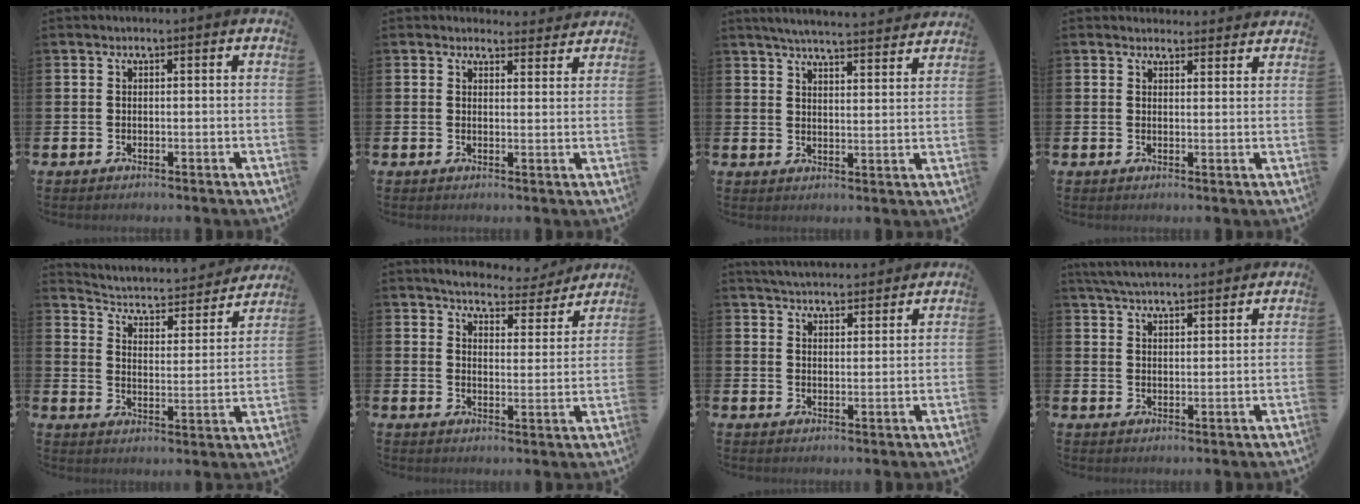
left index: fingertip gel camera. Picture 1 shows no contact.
{"total": 2.8, "force": [2.7, 0.8, -0.1], "torque": [0.004, -0.015, 0.047]}
{"total": 5.5, "force": [5.4, 0.0, 1.1], "torque": [-0.034, -0.033, 0.095]}
{"total": 2.6, "force": [2.6, 0.6, -0.2], "torque": [0.008, -0.016, 0.046]}
{"total": 3.9, "force": [3.4, 1.3, 1.1], "torque": [-0.049, -0.031, 0.048]}
{"total": 5.2, "force": [5.1, 1.1, 0.6], "torque": [-0.025, -0.037, 0.085]}
{"total": 4.4, "force": [4.4, 0.5, 0.1], "torque": [-0.014, -0.025, 0.080]}
{"total": 4.8, "force": [4.7, 0.4, 0.9], "torque": [-0.038, -0.016, 0.087]}